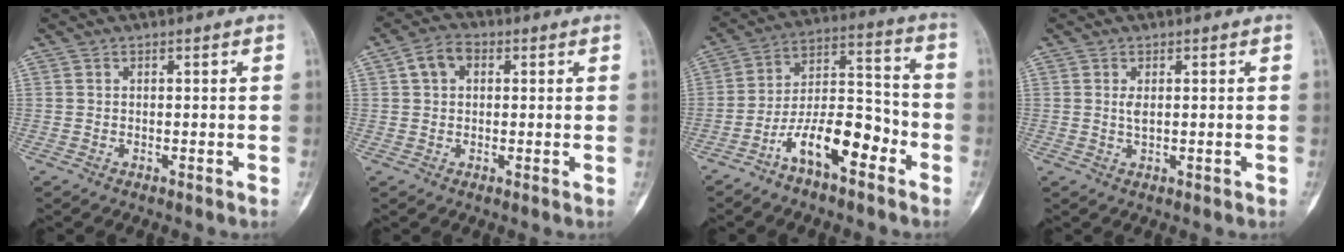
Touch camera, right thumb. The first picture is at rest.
{"total": 4.7, "force": [1.2, 3.5, 2.9], "torque": [-0.045, 0.013, 0.015]}
{"total": 13.1, "force": [-7.0, 5.4, 9.7], "torque": [-0.160, 0.069, -0.127]}
{"total": 1.7, "force": [0.3, 0.6, 1.6], "torque": [-0.032, -0.003, 0.009]}